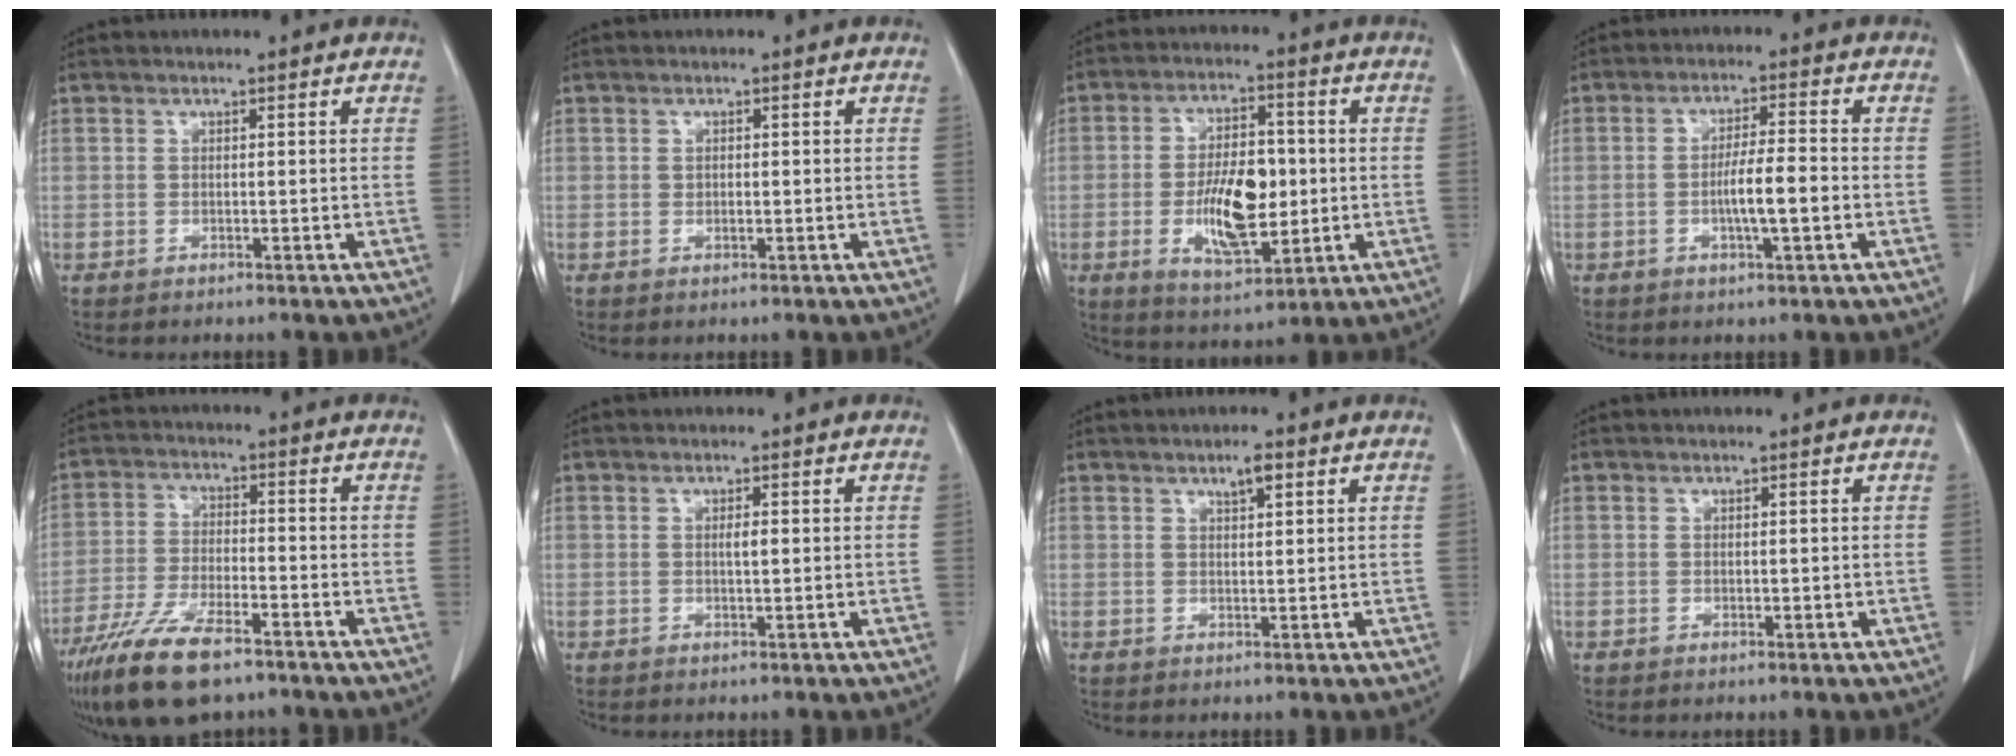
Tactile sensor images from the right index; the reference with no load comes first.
{"total": 0.9, "force": [0.0, 0.5, 0.7], "torque": [-0.013, -0.001, 0.001]}
{"total": 11.8, "force": [-1.4, 4.9, 10.6], "torque": [-0.197, 0.001, -0.017]}
{"total": 6.1, "force": [-1.4, 0.5, 5.9], "torque": [-0.108, 0.000, -0.024]}
{"total": 12.7, "force": [-8.9, 3.5, 8.4], "torque": [-0.163, -0.024, -0.159]}
{"total": 1.7, "force": [0.1, 0.1, 1.7], "torque": [-0.031, 0.001, 0.002]}
{"total": 2.3, "force": [1.4, 0.5, 1.8], "torque": [-0.033, 0.001, 0.022]}
{"total": 0.6, "force": [0.0, 0.2, 0.5], "torque": [-0.010, -0.002, 0.002]}